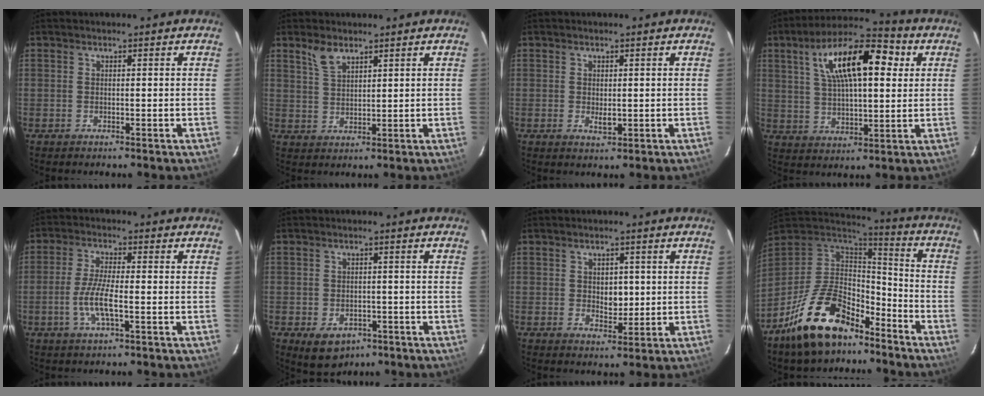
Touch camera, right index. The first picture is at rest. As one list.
[{"total": 4.1, "force": [3.0, 1.7, 2.2], "torque": [-0.042, 0.002, 0.062]}, {"total": 2.1, "force": [-0.1, 1.2, 1.7], "torque": [-0.029, -0.003, 0.001]}, {"total": 17.4, "force": [6.0, 7.0, 14.8], "torque": [-0.262, 0.033, 0.096]}, {"total": 6.8, "force": [-2.0, 1.2, 6.3], "torque": [-0.131, -0.004, -0.041]}, {"total": 7.5, "force": [-3.9, 5.3, 3.7], "torque": [-0.072, -0.007, -0.044]}, {"total": 3.8, "force": [0.2, 2.8, 2.6], "torque": [-0.039, 0.001, 0.005]}, {"total": 20.7, "force": [-13.7, 9.9, 11.9], "torque": [-0.242, 0.003, -0.226]}]